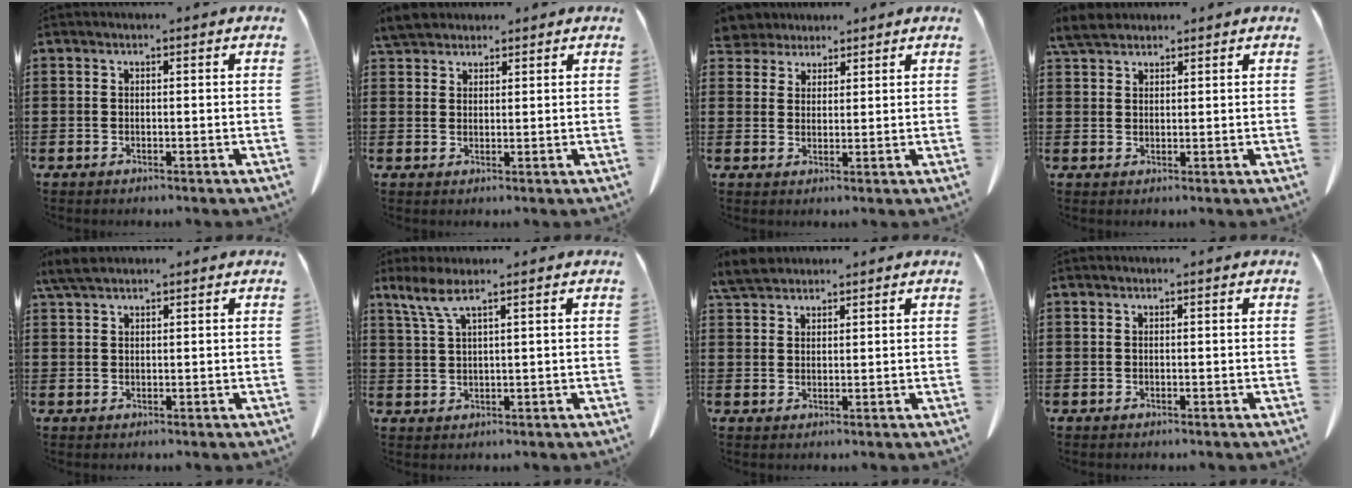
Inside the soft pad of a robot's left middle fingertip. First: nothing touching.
{"total": 4.1, "force": [3.7, 1.5, 1.0], "torque": [-0.032, 0.001, 0.072]}
{"total": 3.7, "force": [3.3, 1.6, 0.2], "torque": [-0.019, -0.004, 0.063]}
{"total": 3.6, "force": [3.2, 1.2, 1.3], "torque": [-0.035, 0.002, 0.062]}
{"total": 2.7, "force": [2.1, 0.6, 1.5], "torque": [-0.036, 0.005, 0.041]}
{"total": 3.8, "force": [2.3, 0.4, 3.1], "torque": [-0.074, -0.002, 0.039]}
{"total": 3.8, "force": [3.4, 1.1, 1.2], "torque": [-0.035, 0.002, 0.066]}
{"total": 0.0}